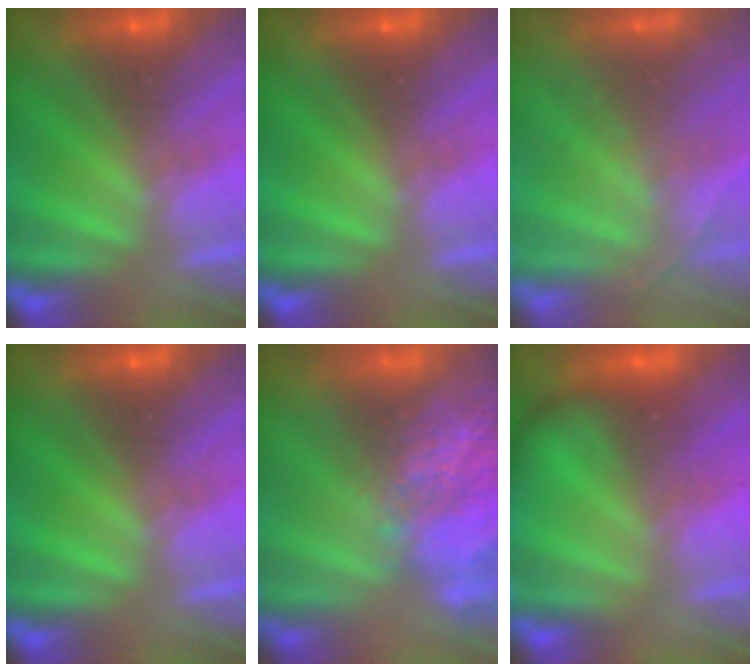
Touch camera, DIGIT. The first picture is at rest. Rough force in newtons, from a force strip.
{"total": 0.0}
{"total": 1.7}
{"total": 0.0}
{"total": 7.4}
{"total": 2.2}